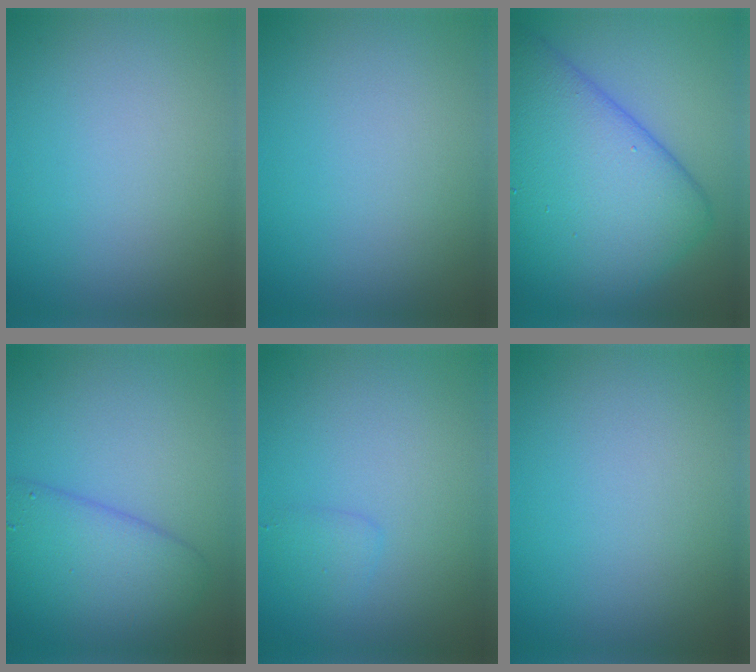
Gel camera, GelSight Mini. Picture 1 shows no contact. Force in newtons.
{"total": 0.0}
{"total": 11.6, "press": 11.6, "slide": 0.3}
{"total": 5.0, "press": 5.0, "slide": 0.1}
{"total": 1.1, "press": 1.1, "slide": 0.1}
{"total": 0.0}